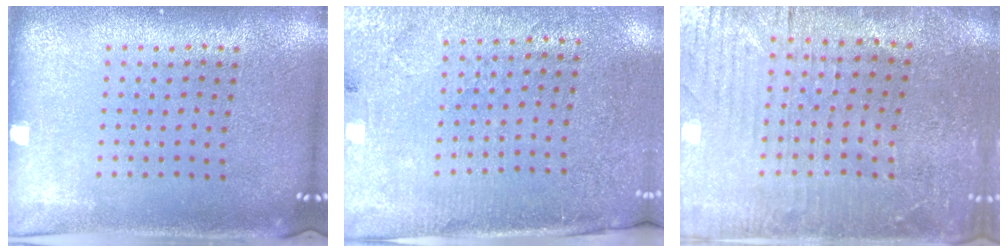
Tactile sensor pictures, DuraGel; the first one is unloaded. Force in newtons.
{"total": 2.7, "press": 2.4, "slide": 1.3}
{"total": 1.6, "press": 1.5, "slide": 0.5}